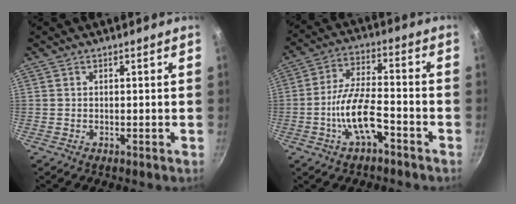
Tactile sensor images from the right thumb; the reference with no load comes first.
{"total": 10.5, "force": [-4.1, 4.3, 8.7], "torque": [-0.171, 0.038, -0.075]}